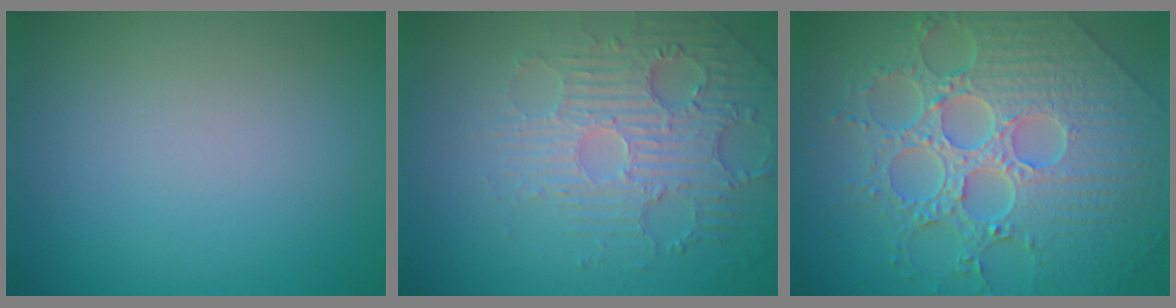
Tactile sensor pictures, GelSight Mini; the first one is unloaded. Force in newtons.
{"total": 4.1, "press": 3.7, "slide": 1.8}
{"total": 9.4, "press": 7.0, "slide": 6.3}